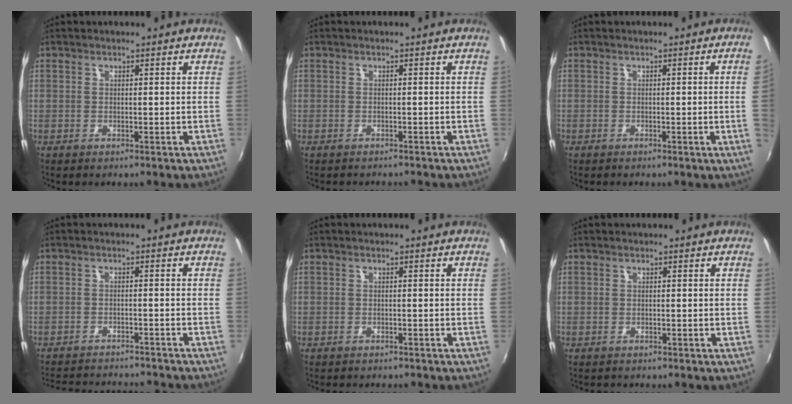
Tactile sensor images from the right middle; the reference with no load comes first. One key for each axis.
{"total": 2.3, "fx": -2.1, "fy": 0.3, "fz": 0.8, "tx": -0.023, "ty": -0.015, "tz": -0.030}
{"total": 2.5, "fx": -0.1, "fy": -1.6, "fz": 1.9, "tx": -0.027, "ty": -0.020, "tz": 0.004}
{"total": 14.7, "fx": -13.5, "fy": 2.4, "fz": 5.3, "tx": -0.110, "ty": -0.015, "tz": -0.190}
{"total": 3.1, "fx": -2.8, "fy": 0.7, "fz": 0.9, "tx": -0.028, "ty": -0.014, "tz": -0.042}
{"total": 1.4, "fx": -1.3, "fy": 0.2, "fz": 0.4, "tx": -0.009, "ty": -0.009, "tz": -0.019}